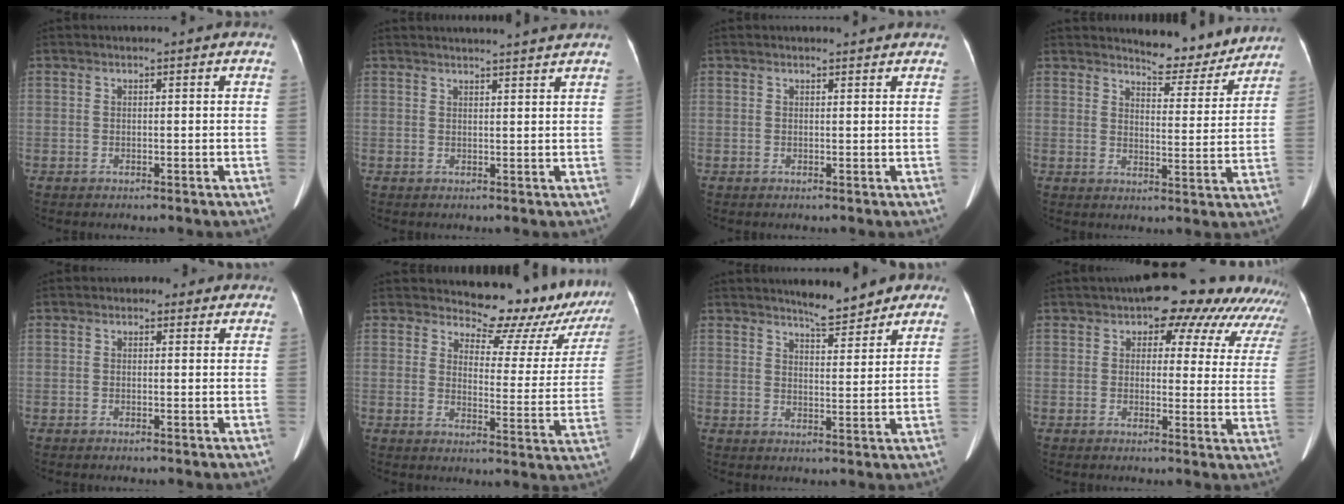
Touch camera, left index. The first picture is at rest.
{"total": 7.4, "force": [7.0, -1.0, 2.2], "torque": [-0.025, 0.011, 0.078]}
{"total": 2.2, "force": [2.2, 0.5, 0.4], "torque": [-0.011, 0.005, 0.022]}
{"total": 8.0, "force": [7.9, 1.2, 1.0], "torque": [-0.014, -0.016, 0.103]}
{"total": 1.8, "force": [0.9, 1.4, 0.6], "torque": [-0.005, 0.010, 0.006]}
{"total": 17.3, "force": [15.9, 4.8, 4.8], "torque": [-0.036, -0.067, 0.161]}
{"total": 6.5, "force": [5.6, 1.5, 2.8], "torque": [-0.039, 0.004, 0.081]}
{"total": 16.7, "force": [13.8, 6.4, 6.8], "torque": [-0.041, 0.008, 0.131]}